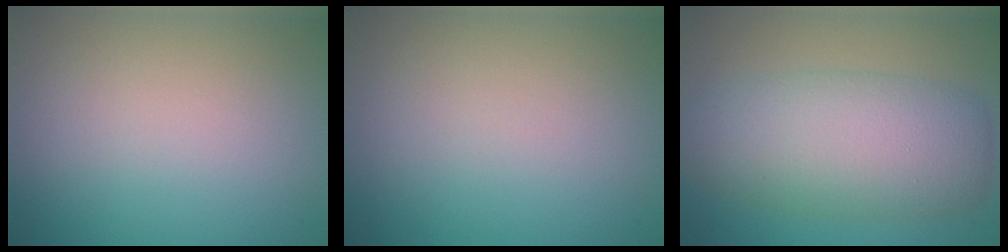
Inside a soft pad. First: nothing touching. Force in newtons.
{"total": 0.0}
{"total": 7.9, "press": 7.9, "slide": 0.4}